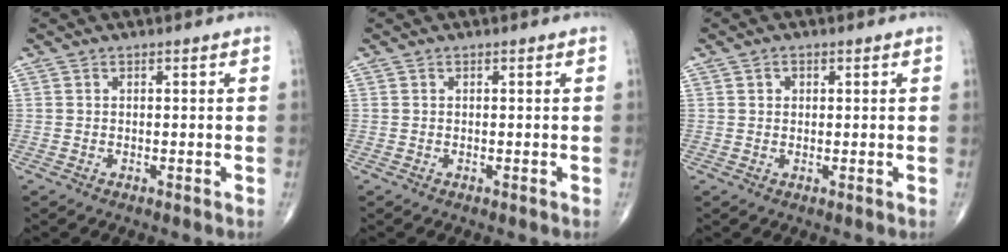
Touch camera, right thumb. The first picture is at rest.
{"total": 0.0}
{"total": 1.4, "force": [0.5, 1.1, 0.6], "torque": [-0.002, 0.000, 0.005]}